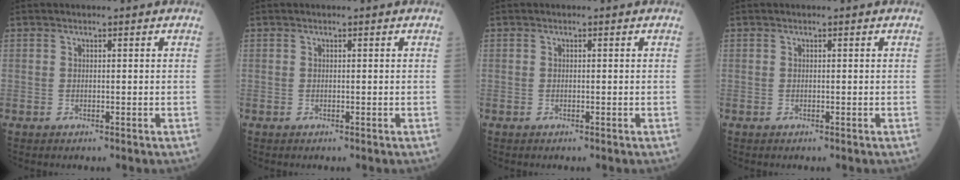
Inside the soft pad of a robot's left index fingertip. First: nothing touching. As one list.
[{"total": 0.0}, {"total": 0.0}, {"total": 0.0}]